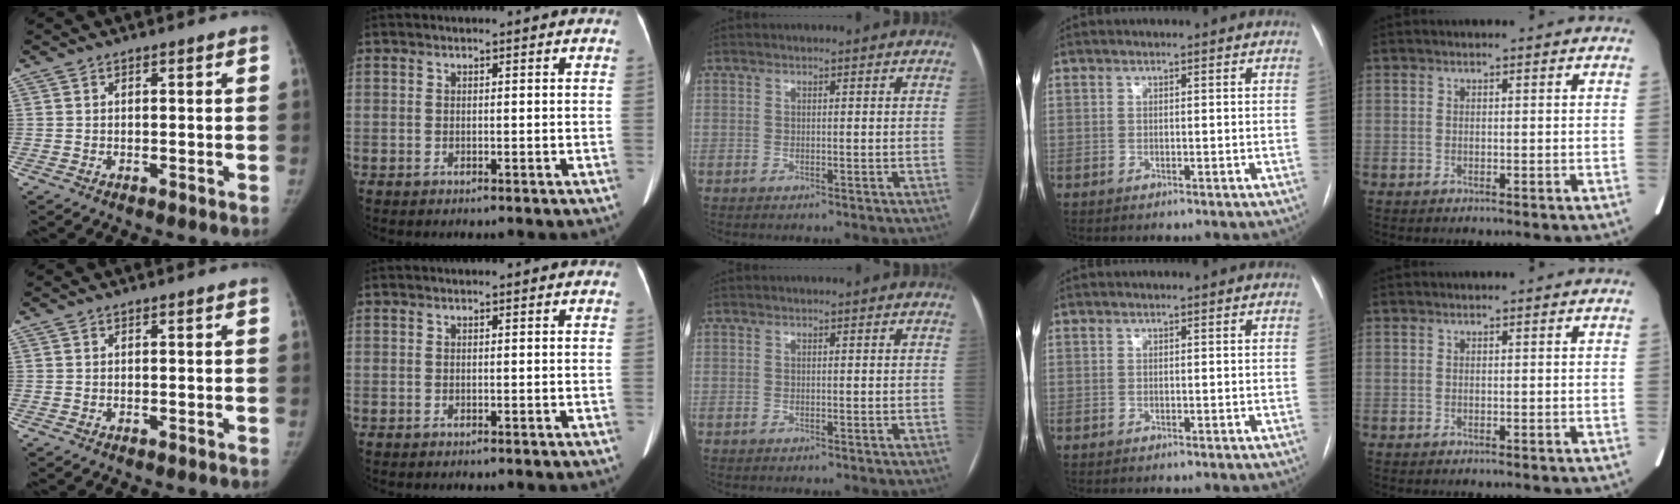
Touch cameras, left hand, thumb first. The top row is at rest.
{}